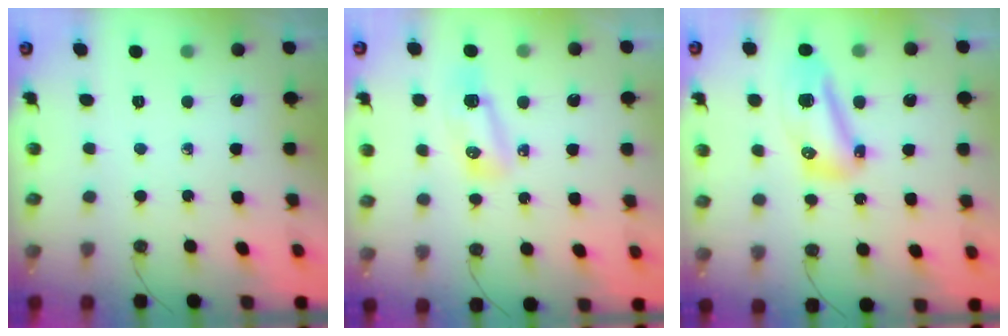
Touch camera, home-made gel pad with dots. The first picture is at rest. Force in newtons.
{"total": 8.0, "press": 7.8, "slide": 1.9}
{"total": 13.1, "press": 13.1, "slide": 1.0}